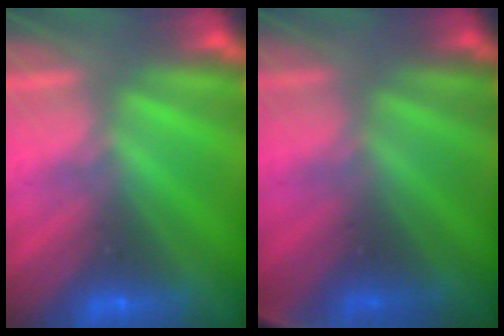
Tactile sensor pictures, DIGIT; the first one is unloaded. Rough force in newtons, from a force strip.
{"total": 2.8}